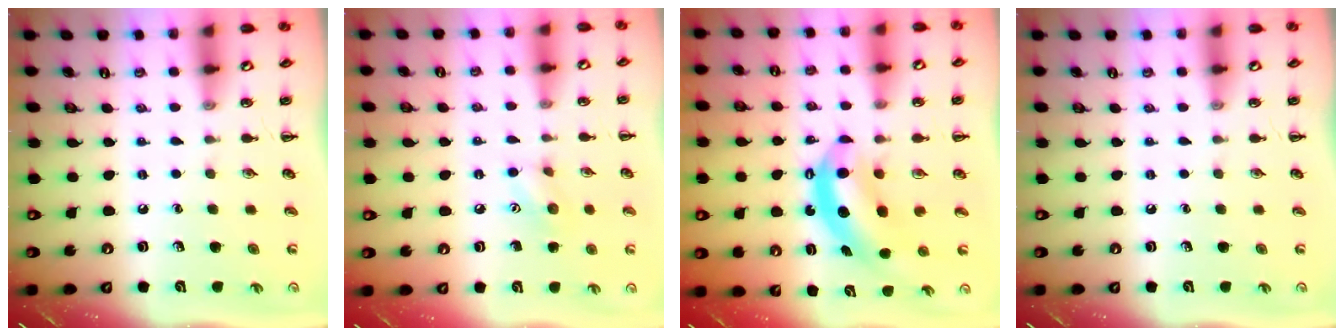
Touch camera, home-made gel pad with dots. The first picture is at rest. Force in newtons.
{"total": 7.2, "press": 7.2, "slide": 0.8}
{"total": 6.8, "press": 6.7, "slide": 1.2}
{"total": 0.0}